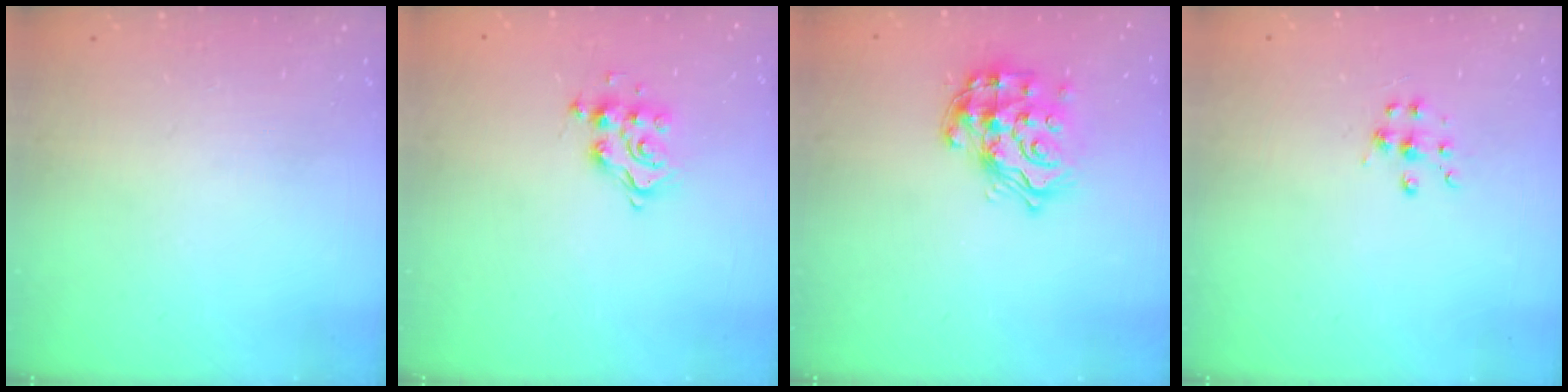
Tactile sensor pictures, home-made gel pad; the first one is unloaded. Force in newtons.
{"total": 9.7, "press": 9.7, "slide": 0.7}
{"total": 15.8, "press": 15.7, "slide": 1.3}
{"total": 6.3, "press": 6.3, "slide": 0.4}